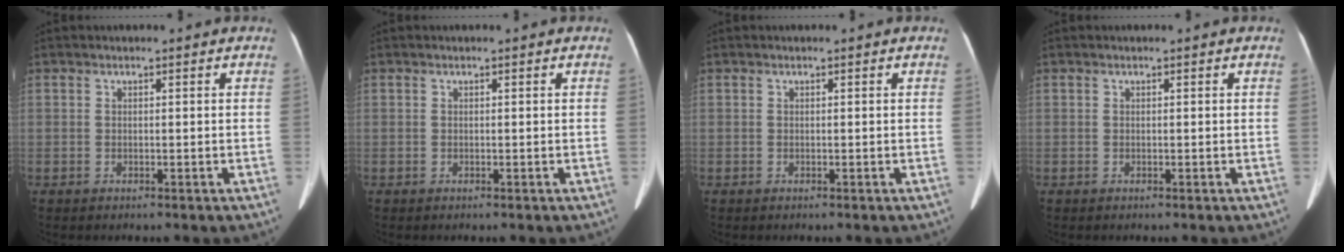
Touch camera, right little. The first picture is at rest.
{"total": 0.0}
{"total": 0.0}
{"total": 0.0}